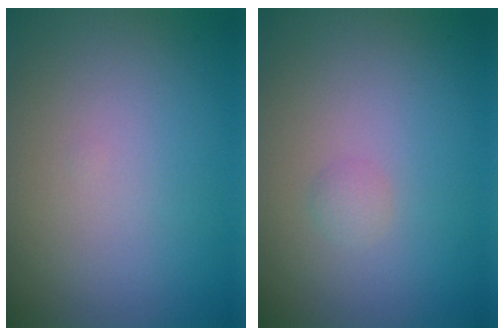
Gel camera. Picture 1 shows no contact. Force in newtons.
{"total": 0.7, "press": 0.7, "slide": 0.0}